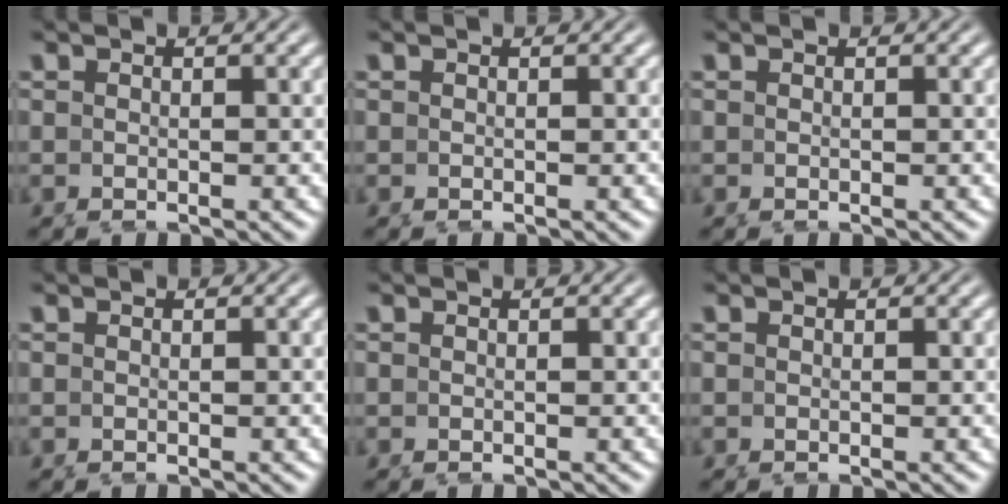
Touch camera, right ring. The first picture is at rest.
{"total": 0.0}
{"total": 0.0}
{"total": 0.0}
{"total": 0.0}
{"total": 0.0}